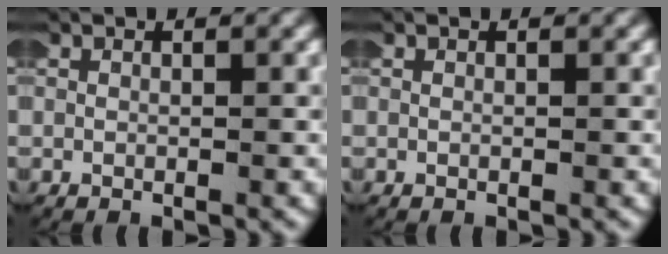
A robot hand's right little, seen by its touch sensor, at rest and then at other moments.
{"total": 0.0}